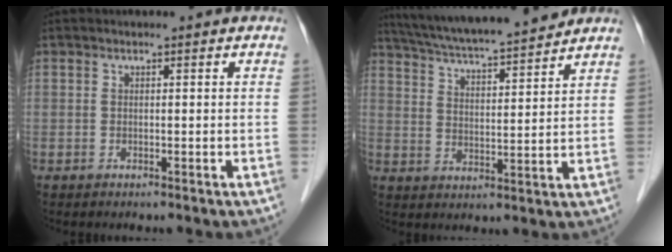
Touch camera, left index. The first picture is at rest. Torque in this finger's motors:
{"motor_torque": [0.06, -0.49, 0.56, 0.09]}